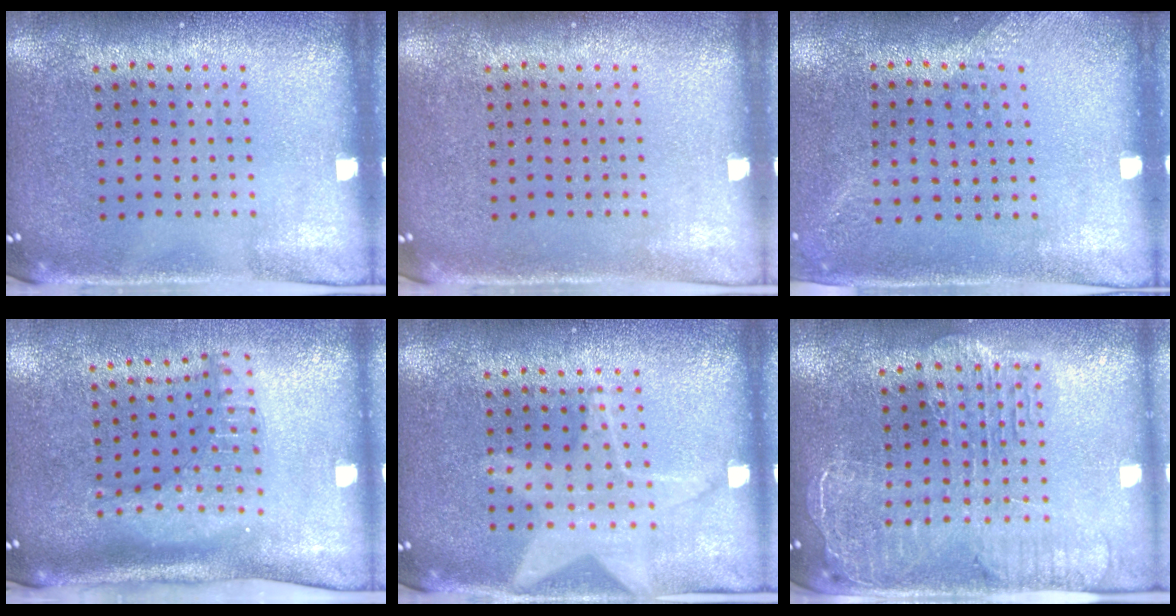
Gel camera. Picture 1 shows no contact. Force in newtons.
{"total": 0.0}
{"total": 1.3, "press": 1.1, "slide": 0.8}
{"total": 2.1, "press": 1.5, "slide": 1.4}
{"total": 1.3, "press": 1.3, "slide": 0.5}
{"total": 2.5, "press": 2.2, "slide": 1.2}